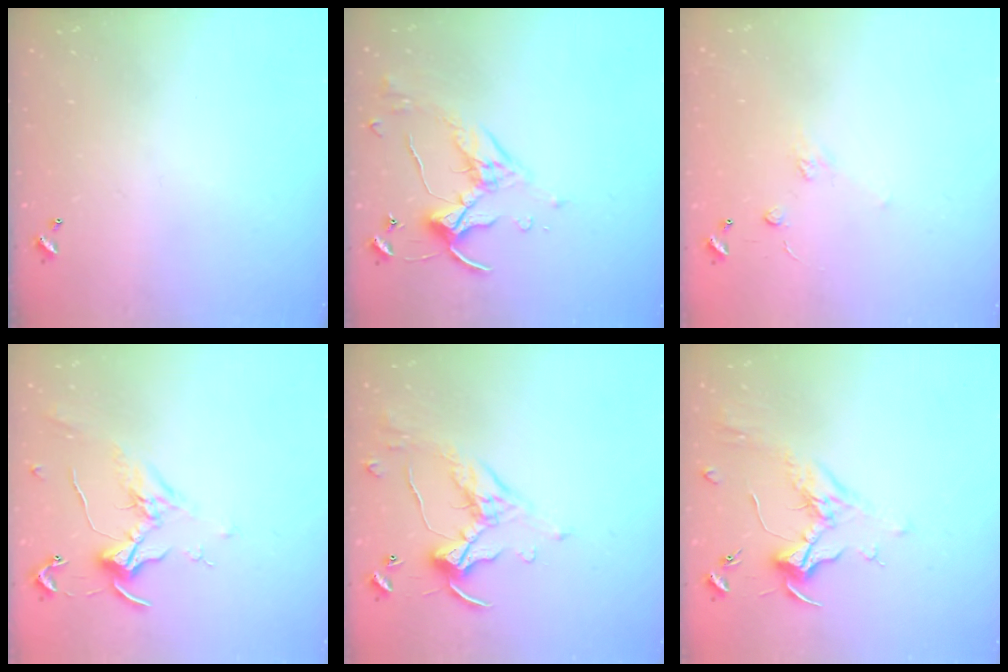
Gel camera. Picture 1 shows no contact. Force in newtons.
{"total": 4.3, "press": 4.2, "slide": 0.8}
{"total": 2.5, "press": 2.3, "slide": 1.0}
{"total": 0.7, "press": 0.3, "slide": 0.7}
{"total": 1.1, "press": 1.1, "slide": 0.1}
{"total": 2.0, "press": 1.9, "slide": 0.7}